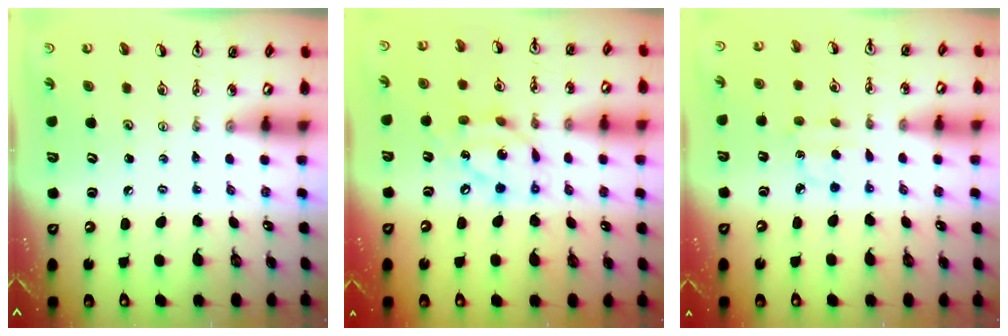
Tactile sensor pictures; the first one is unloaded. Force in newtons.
{"total": 13.4, "press": 13.4, "slide": 1.3}
{"total": 4.3, "press": 4.3, "slide": 0.5}